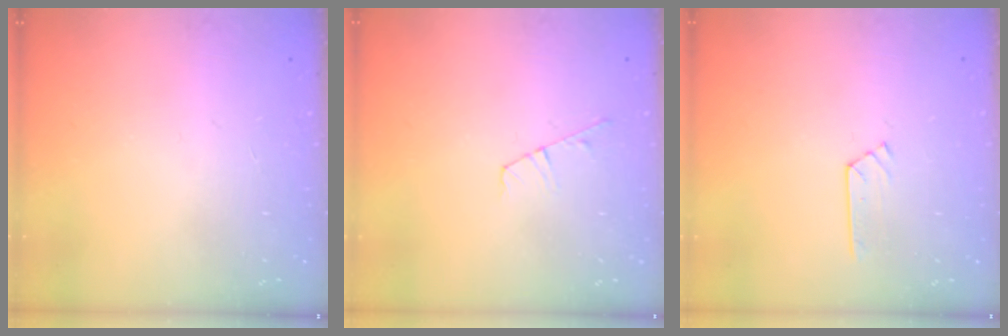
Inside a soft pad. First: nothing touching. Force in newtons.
{"total": 4.0, "press": 4.0, "slide": 0.4}
{"total": 4.3, "press": 4.3, "slide": 0.5}